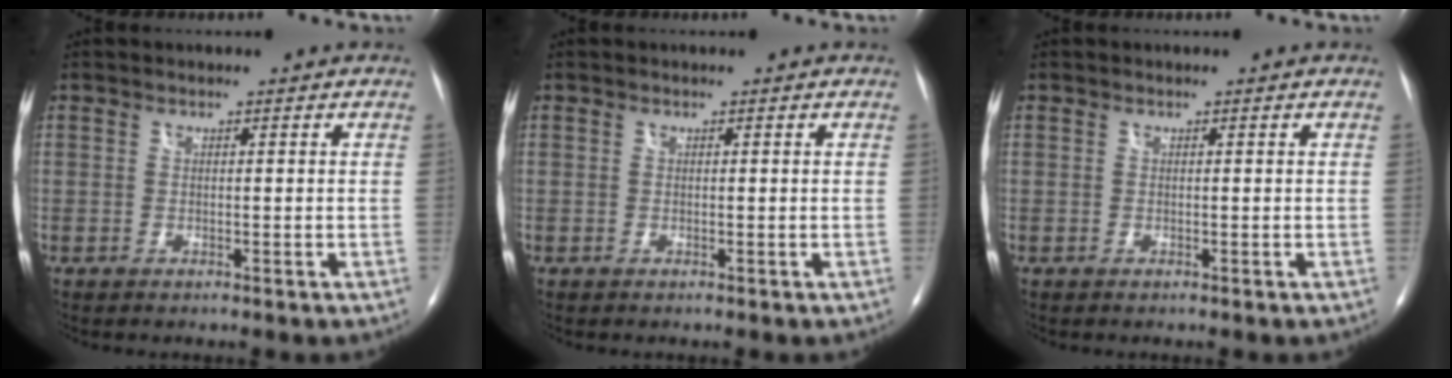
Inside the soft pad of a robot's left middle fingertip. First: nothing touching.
{"total": 0.0}
{"total": 0.0}